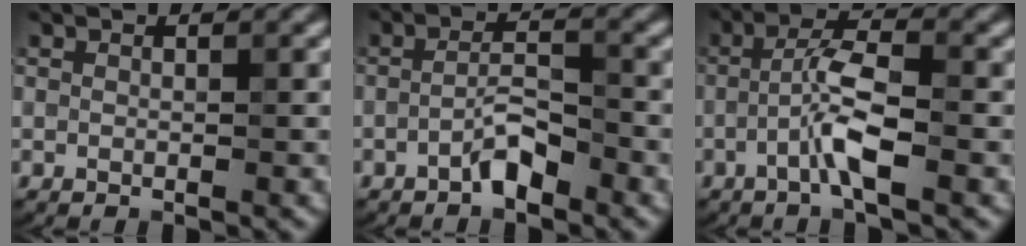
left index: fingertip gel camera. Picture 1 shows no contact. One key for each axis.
{"total": 2.5, "fx": -1.7, "fy": 0.6, "fz": 1.7, "tx": -0.031, "ty": 0.010, "tz": -0.035}
{"total": 4.0, "fx": -1.4, "fy": 0.6, "fz": 3.7, "tx": -0.076, "ty": 0.011, "tz": -0.034}